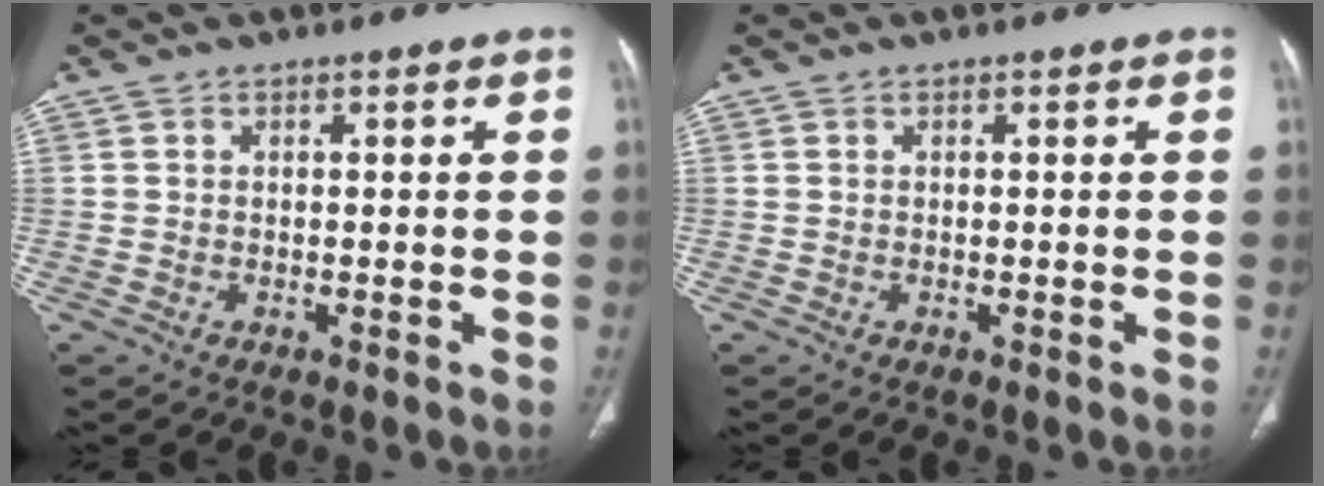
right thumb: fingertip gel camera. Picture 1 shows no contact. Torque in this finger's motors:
{"motor_torque": [-0.14, 0.14, -0.12, 0.12, 0.03]}